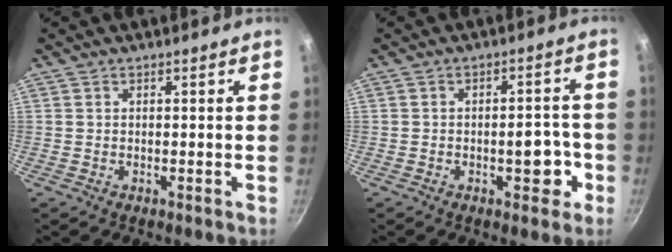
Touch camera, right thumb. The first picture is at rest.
{"total": 6.2, "force": [-2.0, 3.2, 4.9], "torque": [-0.033, 0.020, -0.026]}